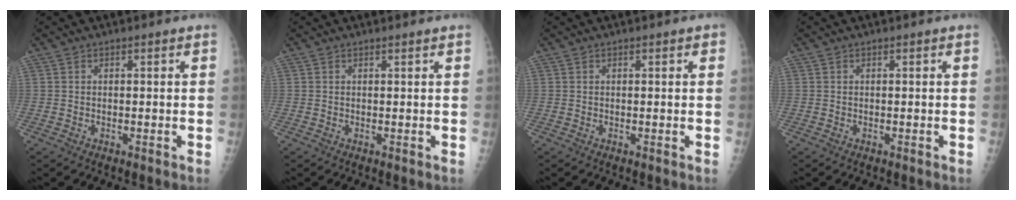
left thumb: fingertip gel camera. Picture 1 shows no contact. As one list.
[{"total": 0.8, "force": [0.7, 0.0, 0.4], "torque": [-0.006, 0.002, 0.012]}, {"total": 1.3, "force": [0.6, 0.5, 1.0], "torque": [-0.012, 0.001, 0.006]}, {"total": 0.0}]